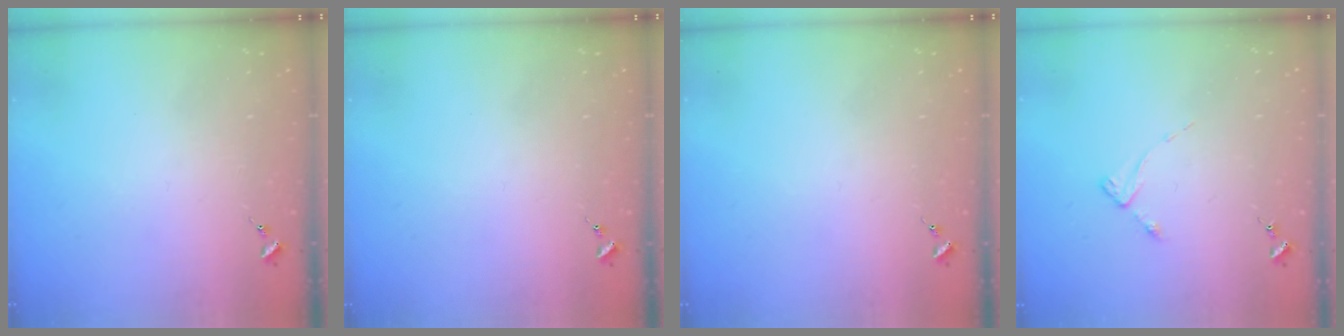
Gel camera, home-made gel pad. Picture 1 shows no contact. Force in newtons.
{"total": 0.0}
{"total": 0.0}
{"total": 2.8, "press": 2.8, "slide": 0.3}